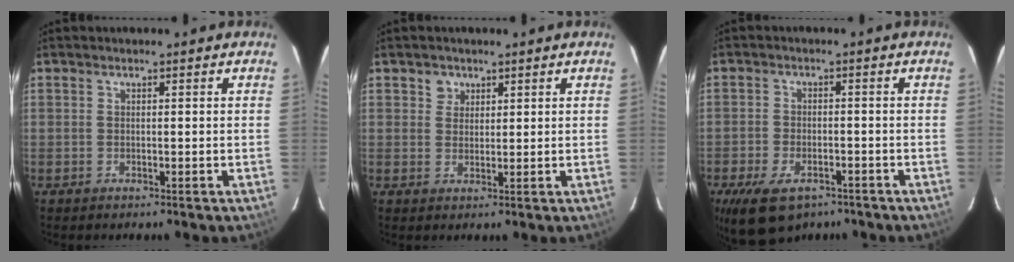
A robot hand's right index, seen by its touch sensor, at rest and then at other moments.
{"total": 2.6, "force": [1.3, 2.2, 0.2], "torque": [0.009, 0.013, 0.022]}
{"total": 11.1, "force": [-7.2, 5.9, 6.1], "torque": [-0.141, -0.018, -0.117]}